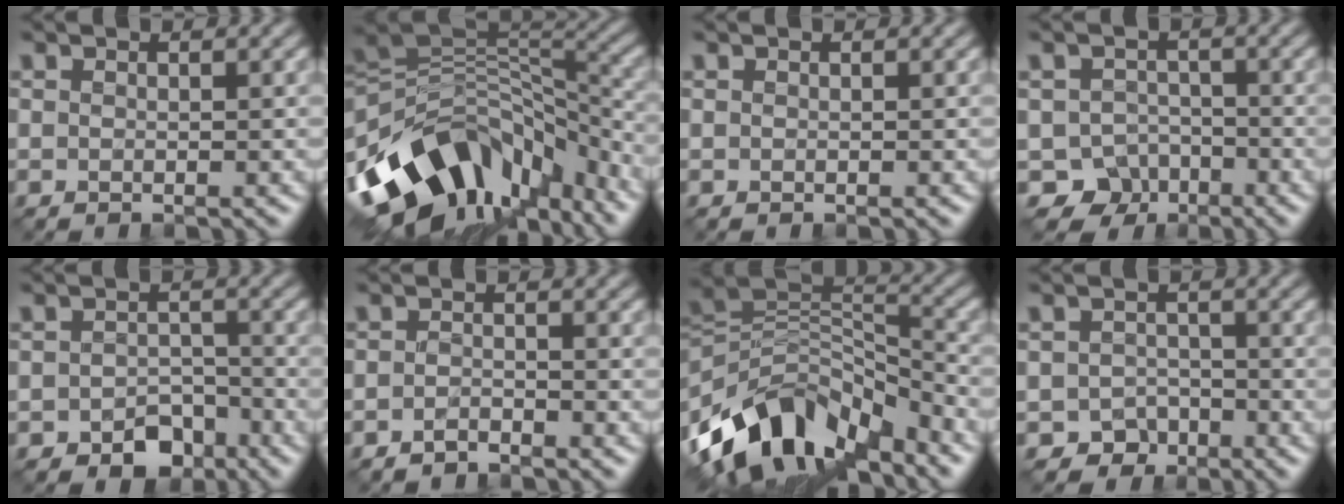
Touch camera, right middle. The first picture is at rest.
{"total": 13.4, "force": [-7.4, 8.2, 7.6], "torque": [-0.142, 0.012, -0.128]}
{"total": 0.0}
{"total": 4.0, "force": [-2.6, 3.0, 0.7], "torque": [0.003, -0.002, -0.041]}
{"total": 3.3, "force": [-2.1, 2.1, 1.4], "torque": [-0.017, -0.003, -0.034]}
{"total": 1.1, "force": [-1.1, 0.1, 0.3], "torque": [-0.008, 0.004, -0.022]}
{"total": 11.7, "force": [-7.4, 6.1, 6.6], "torque": [-0.124, 0.016, -0.141]}
{"total": 2.4, "force": [-1.7, 1.7, 0.4], "torque": [0.001, 0.001, -0.030]}